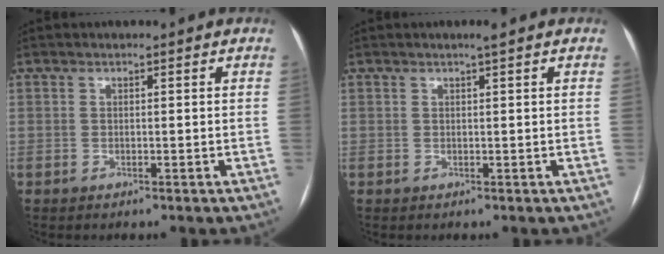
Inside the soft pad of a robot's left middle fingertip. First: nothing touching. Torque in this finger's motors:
{"motor_torque": [0.20, -0.10, -0.07, 0.00]}